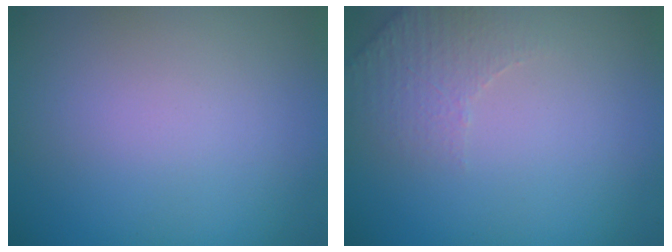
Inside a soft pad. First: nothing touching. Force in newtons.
{"total": 2.3, "press": 2.3, "slide": 0.6}